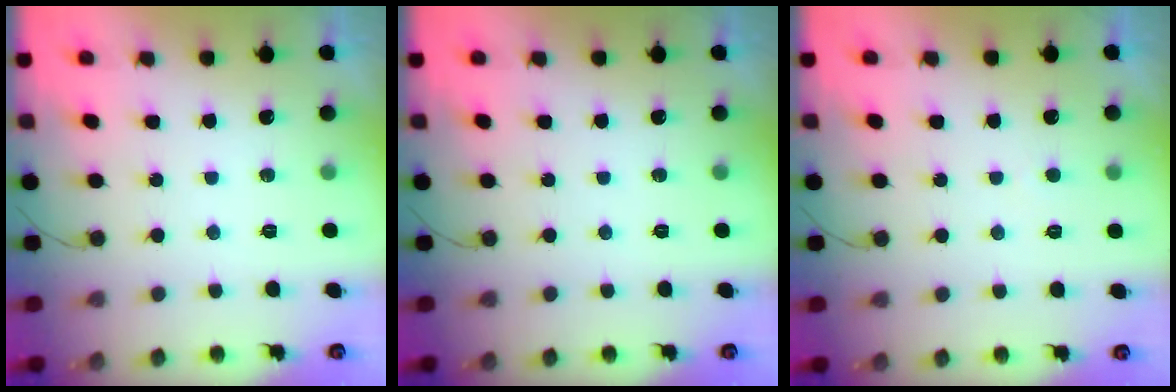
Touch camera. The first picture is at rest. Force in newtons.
{"total": 0.0}
{"total": 1.5, "press": 1.5, "slide": 0.2}